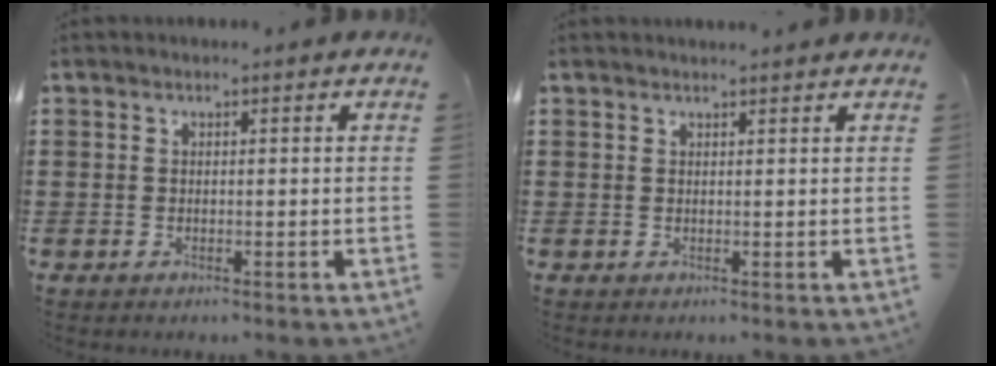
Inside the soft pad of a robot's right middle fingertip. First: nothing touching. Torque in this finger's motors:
{"motor_torque": [0.08, -0.05, 0.06, 0.04]}